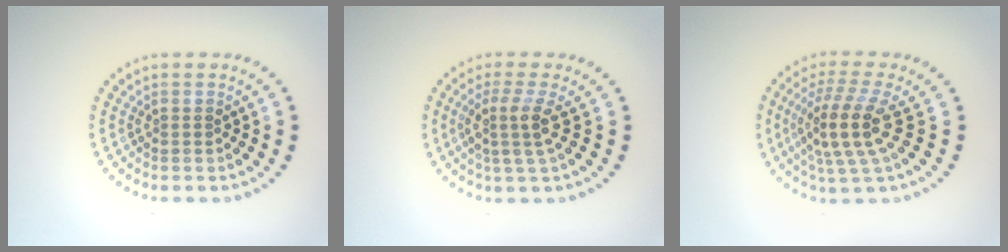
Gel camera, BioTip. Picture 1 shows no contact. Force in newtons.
{"total": 2.8, "press": 2.2, "slide": 1.8}
{"total": 4.6, "press": 3.8, "slide": 2.6}